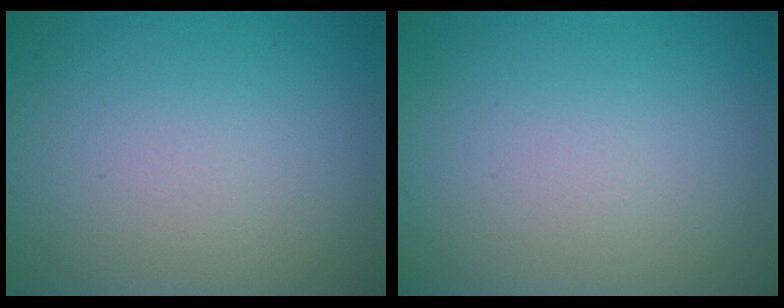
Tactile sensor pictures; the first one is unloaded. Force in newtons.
{"total": 0.0}